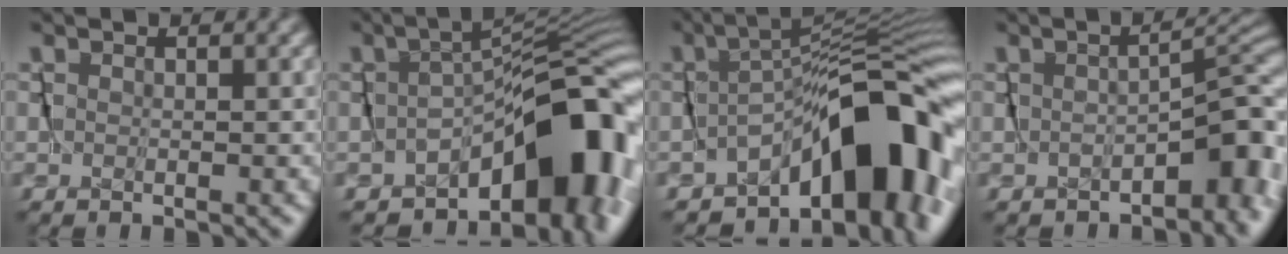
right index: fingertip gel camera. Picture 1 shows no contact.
{"total": 10.5, "force": [-5.2, 4.7, 7.8], "torque": [-0.092, -0.006, -0.073]}
{"total": 11.0, "force": [-5.6, 4.1, 8.6], "torque": [-0.099, 0.009, -0.088]}
{"total": 4.8, "force": [-3.1, 1.9, 3.1], "torque": [-0.023, 0.006, -0.052]}